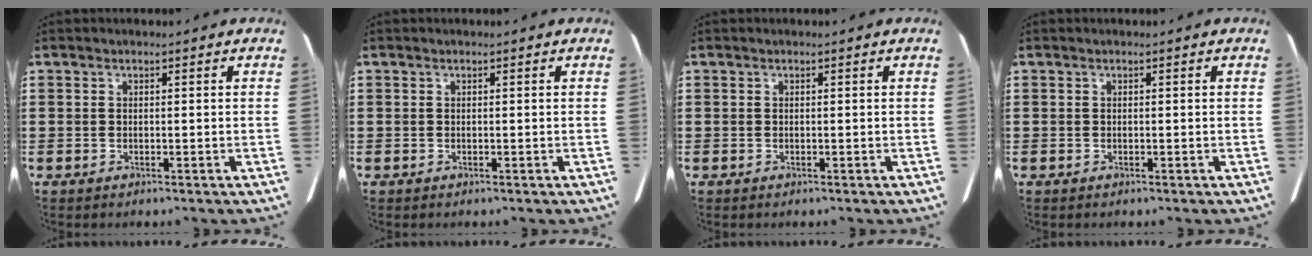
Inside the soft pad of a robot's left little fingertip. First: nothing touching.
{"total": 0.0}
{"total": 0.0}
{"total": 0.0}